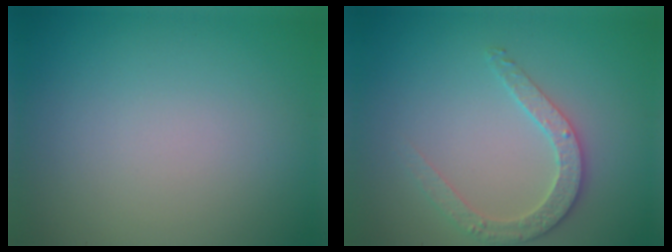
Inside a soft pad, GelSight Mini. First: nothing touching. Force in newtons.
{"total": 2.7, "press": 2.7, "slide": 0.3}